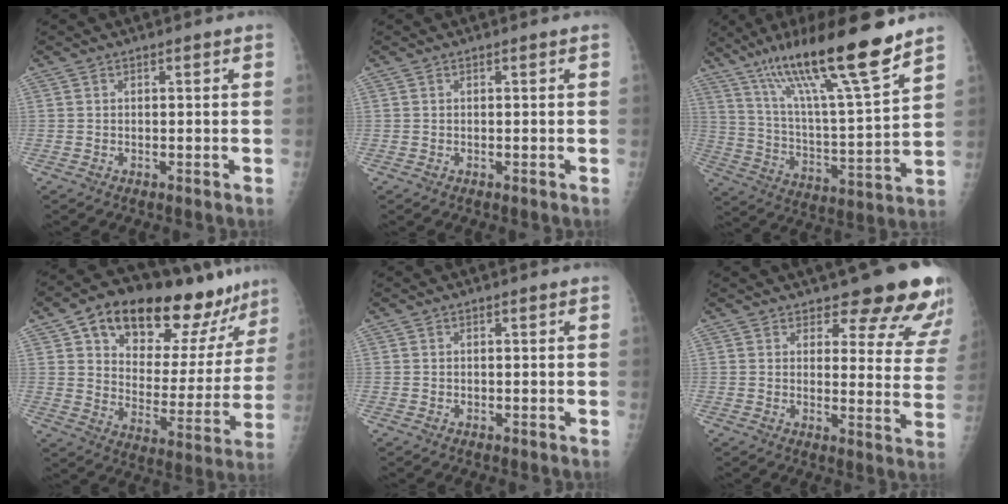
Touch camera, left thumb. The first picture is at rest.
{"total": 0.0}
{"total": 21.7, "force": [15.2, 2.1, 15.3], "torque": [-0.240, -0.066, 0.267]}
{"total": 24.6, "force": [17.2, 11.0, 13.7], "torque": [-0.153, -0.059, 0.255]}
{"total": 0.0}
{"total": 16.0, "force": [13.7, 5.1, 6.4], "torque": [-0.019, -0.092, 0.144]}